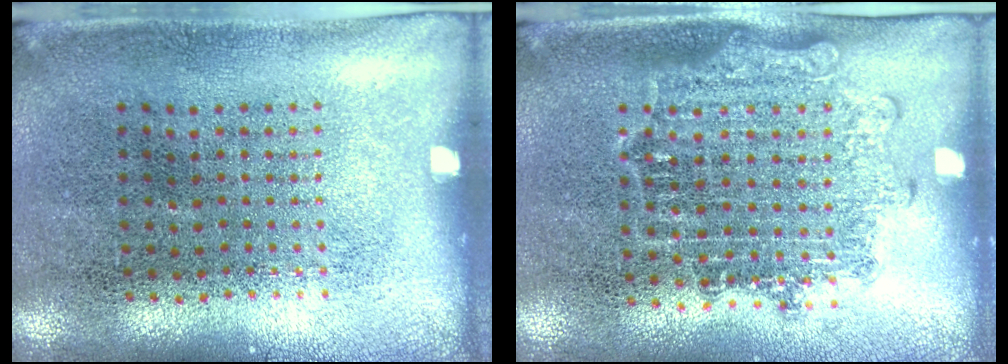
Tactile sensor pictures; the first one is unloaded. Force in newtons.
{"total": 1.4, "press": 1.2, "slide": 0.7}